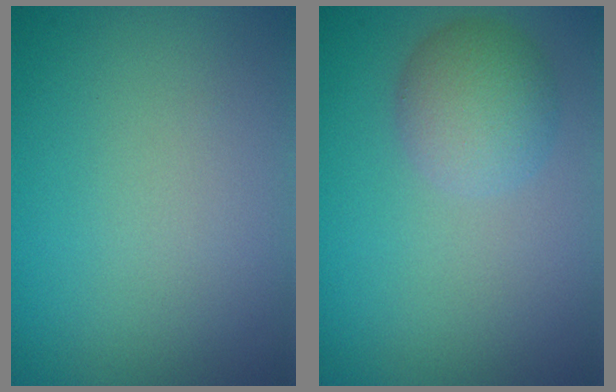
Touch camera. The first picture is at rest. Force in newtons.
{"total": 2.8, "press": 2.8, "slide": 0.3}